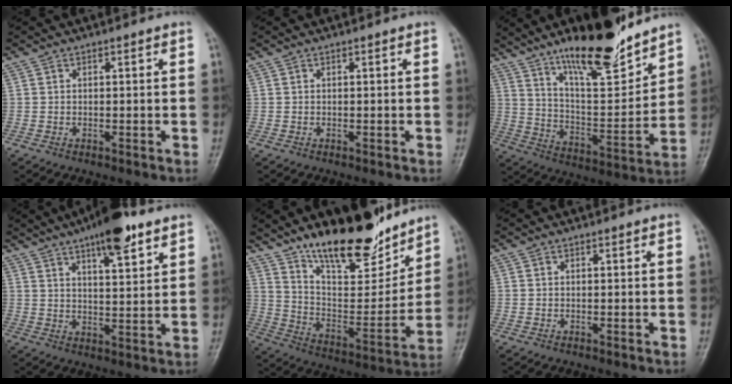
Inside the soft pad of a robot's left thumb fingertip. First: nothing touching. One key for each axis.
{"total": 0.0}
{"total": 18.3, "fx": 13.9, "fy": 4.4, "fz": 11.1, "tx": -0.144, "ty": -0.087, "tz": 0.238}
{"total": 11.3, "fx": 7.1, "fy": 3.3, "fz": 8.2, "tx": -0.108, "ty": -0.030, "tz": 0.107}
{"total": 20.5, "fx": 15.7, "fy": 6.8, "fz": 11.2, "tx": -0.133, "ty": -0.098, "tz": 0.266}
{"total": 0.0}